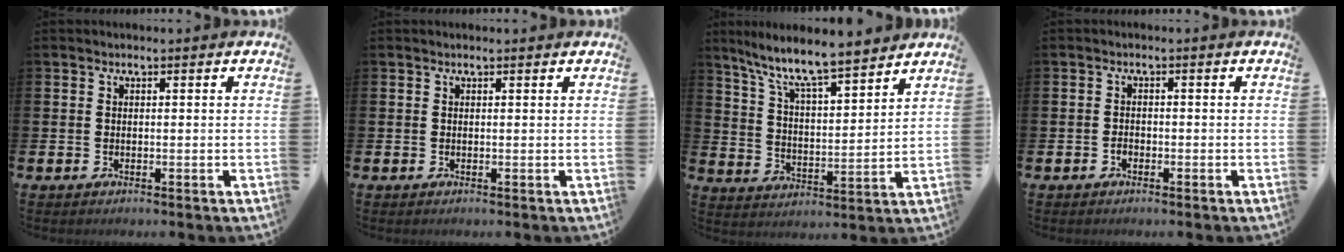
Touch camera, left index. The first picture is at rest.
{"total": 0.0}
{"total": 8.7, "force": [8.0, 0.7, 3.4], "torque": [-0.099, -0.054, 0.138]}
{"total": 1.1, "force": [-0.6, 0.8, 0.4], "torque": [-0.006, -0.002, -0.012]}